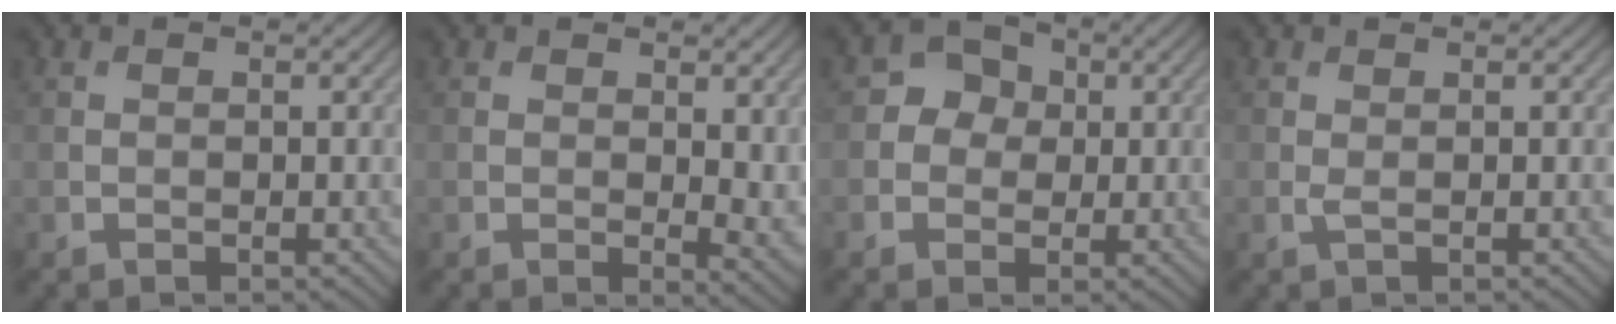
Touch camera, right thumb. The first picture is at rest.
{"total": 4.2, "force": [0.7, 1.8, 3.7], "torque": [-0.053, -0.010, 0.014]}
{"total": 3.4, "force": [0.2, 3.2, 1.2], "torque": [-0.016, 0.004, -0.013]}
{"total": 0.8, "force": [0.1, 0.1, 0.8], "torque": [-0.022, 0.002, 0.001]}